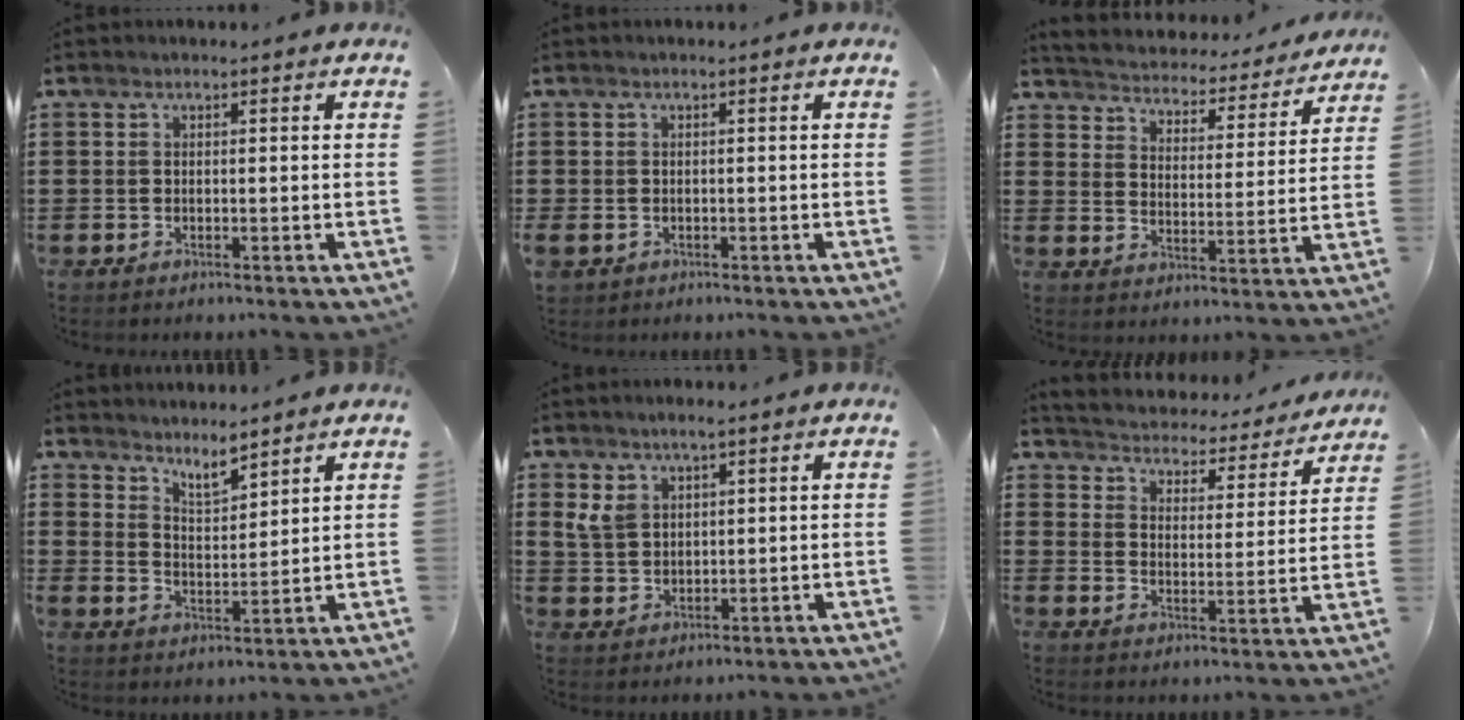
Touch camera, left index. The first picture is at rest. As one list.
[{"total": 0.9, "force": [-0.5, 0.7, 0.1], "torque": [-0.015, 0.001, -0.014]}, {"total": 3.4, "force": [3.4, 0.1, -0.4], "torque": [-0.019, -0.035, 0.049]}, {"total": 4.2, "force": [4.1, 0.2, 0.8], "torque": [-0.029, -0.015, 0.074]}, {"total": 3.8, "force": [2.2, 2.2, 2.1], "torque": [-0.051, 0.008, 0.039]}, {"total": 3.1, "force": [3.1, 0.2, -0.4], "torque": [-0.018, -0.035, 0.044]}]